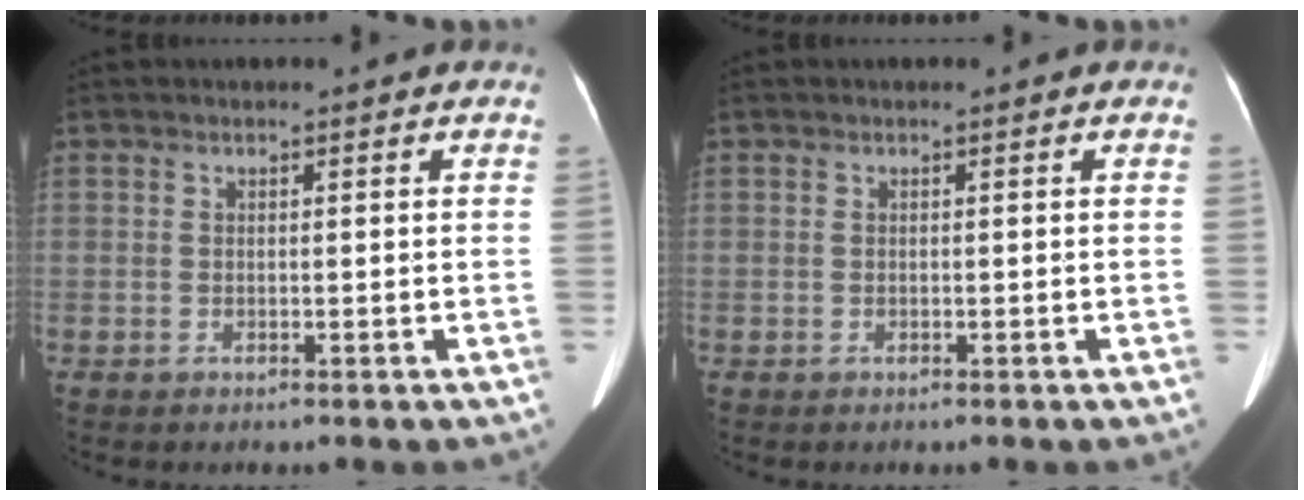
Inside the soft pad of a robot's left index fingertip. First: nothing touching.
{"total": 0.0}